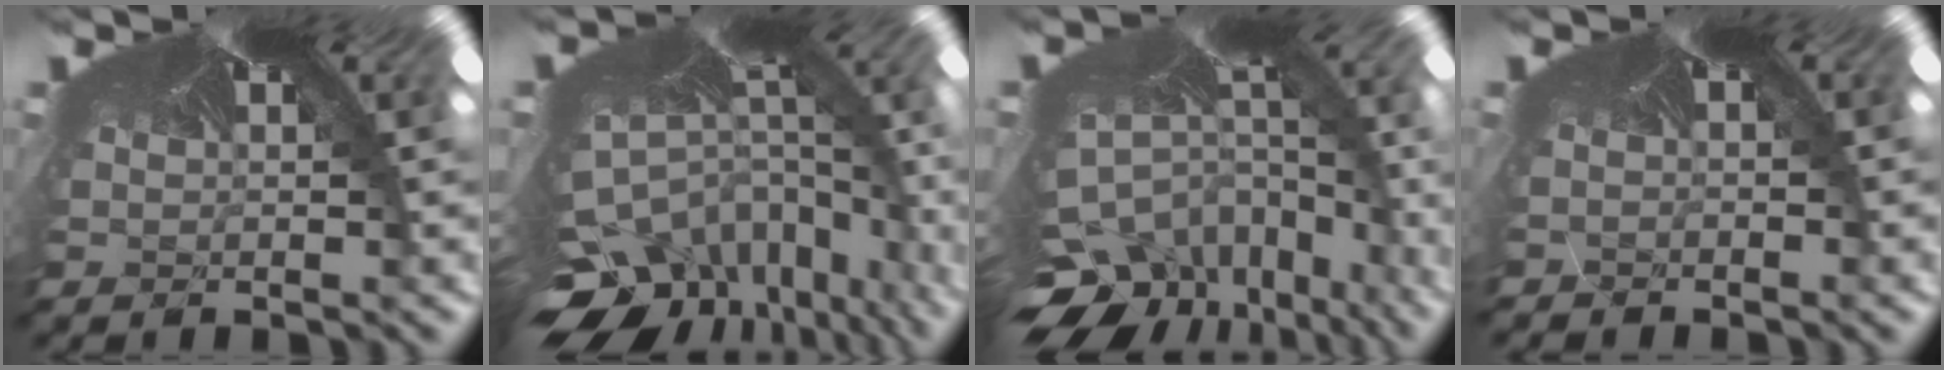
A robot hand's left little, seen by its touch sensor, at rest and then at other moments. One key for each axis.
{"total": 11.7, "fx": -11.5, "fy": 1.9, "fz": -0.5, "tx": -0.008, "ty": -0.105, "tz": -0.147}
{"total": 13.1, "fx": -12.6, "fy": 3.4, "fz": -0.1, "tx": -0.040, "ty": -0.077, "tz": -0.154}
{"total": 1.1, "fx": -1.0, "fy": 0.3, "fz": -0.4, "tx": -0.001, "ty": -0.018, "tz": -0.011}